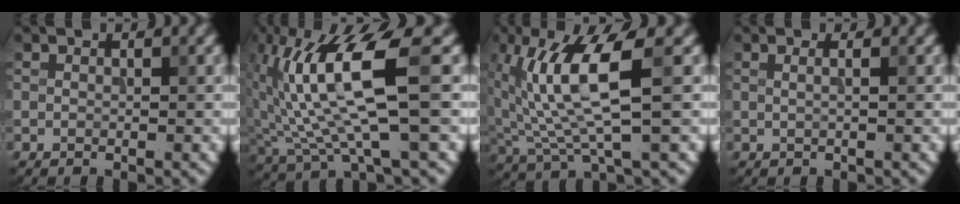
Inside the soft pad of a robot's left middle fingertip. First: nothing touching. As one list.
[{"total": 9.2, "force": [1.4, 2.0, 8.9], "torque": [-0.177, -0.003, 0.034]}, {"total": 7.5, "force": [1.5, 1.8, 7.2], "torque": [-0.148, -0.005, 0.034]}, {"total": 1.6, "force": [0.5, 0.8, 1.3], "torque": [-0.002, 0.002, -0.011]}]